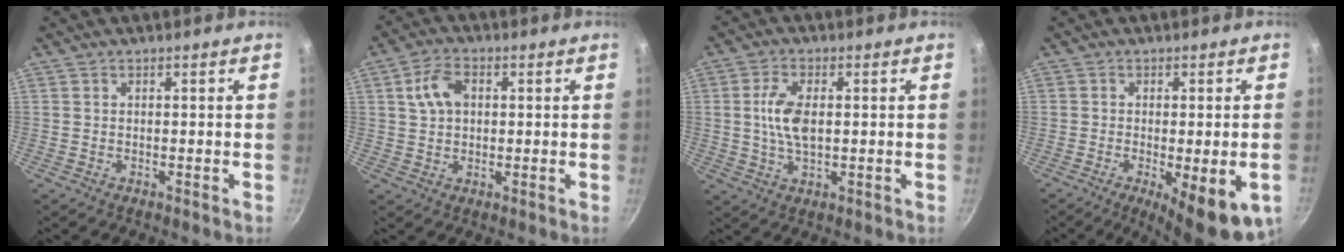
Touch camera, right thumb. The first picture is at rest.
{"total": 6.5, "force": [1.4, 4.4, 4.5], "torque": [-0.074, 0.010, 0.022]}
{"total": 7.3, "force": [0.6, 3.8, 6.2], "torque": [-0.121, 0.004, 0.012]}
{"total": 12.0, "force": [-4.4, 3.3, 10.7], "torque": [-0.137, -0.005, -0.054]}